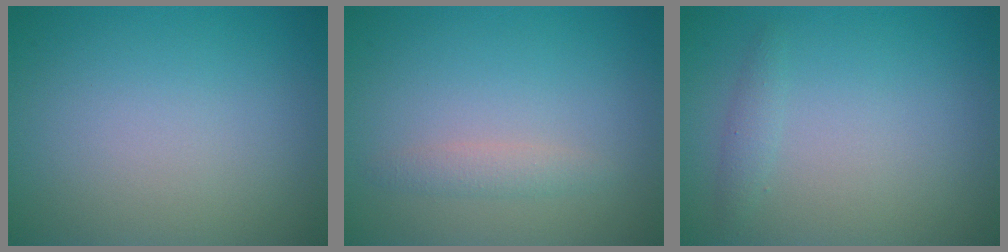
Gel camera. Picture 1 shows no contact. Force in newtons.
{"total": 1.3, "press": 1.3, "slide": 0.0}
{"total": 1.0, "press": 1.0, "slide": 0.0}